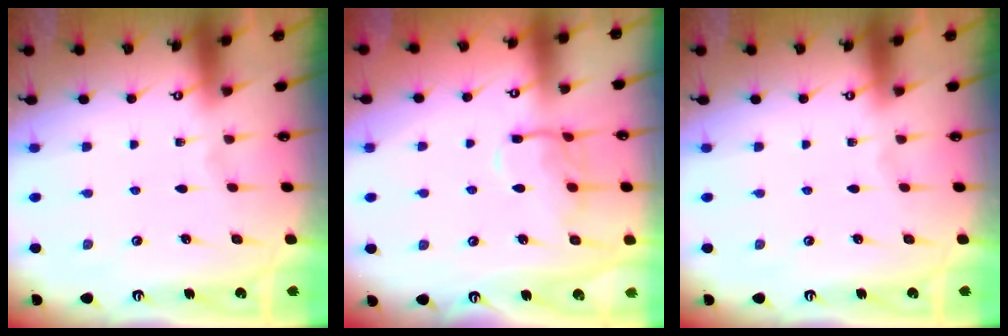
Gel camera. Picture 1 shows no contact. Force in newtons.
{"total": 10.6, "press": 10.6, "slide": 0.7}
{"total": 0.0}